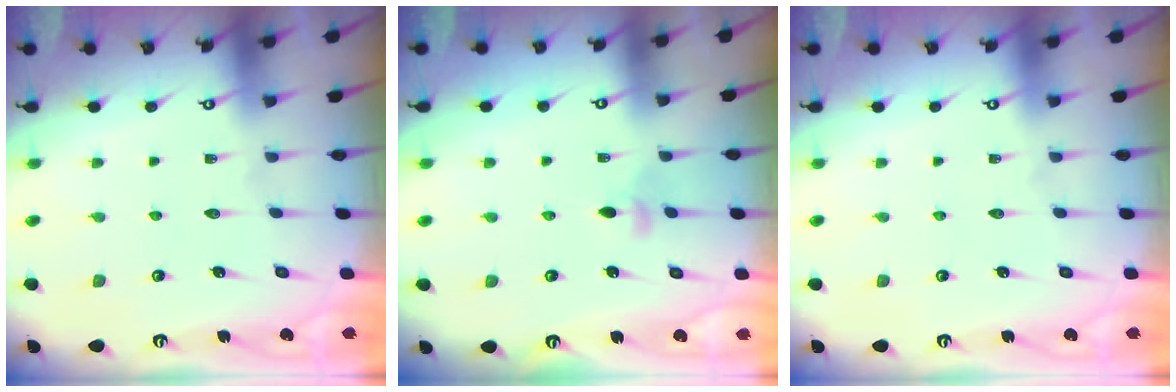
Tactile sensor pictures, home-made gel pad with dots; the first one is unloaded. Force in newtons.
{"total": 3.0, "press": 3.0, "slide": 0.6}
{"total": 0.0}